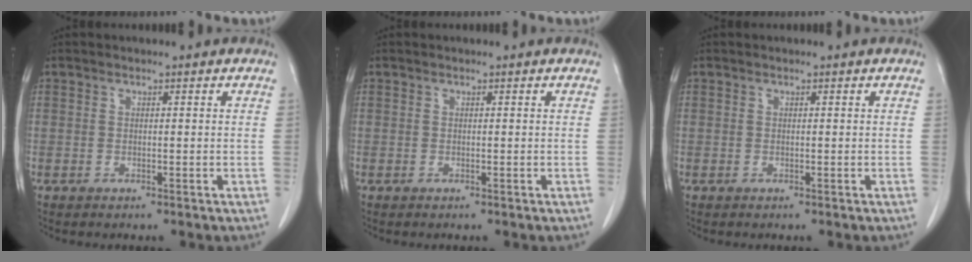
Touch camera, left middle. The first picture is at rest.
{"total": 0.0}
{"total": 0.0}